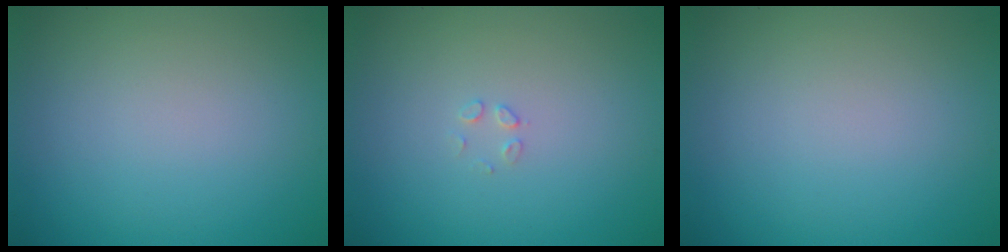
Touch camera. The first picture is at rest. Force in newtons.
{"total": 0.8, "press": 0.8, "slide": 0.0}
{"total": 0.0}